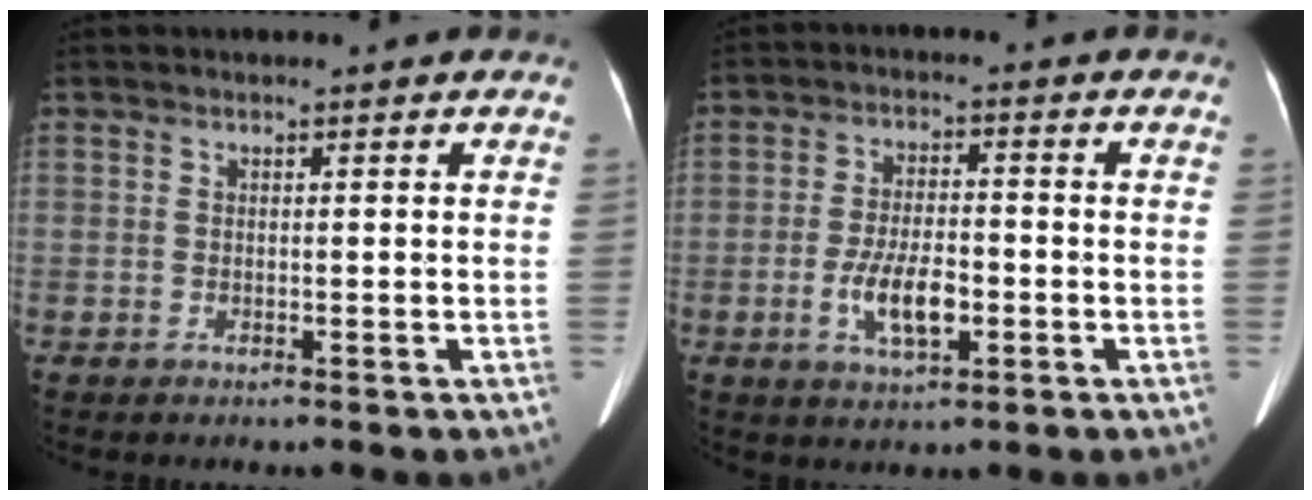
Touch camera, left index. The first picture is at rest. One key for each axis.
{"total": 7.0, "fx": -2.3, "fy": 2.6, "fz": 6.1, "tx": -0.124, "ty": -0.002, "tz": -0.037}